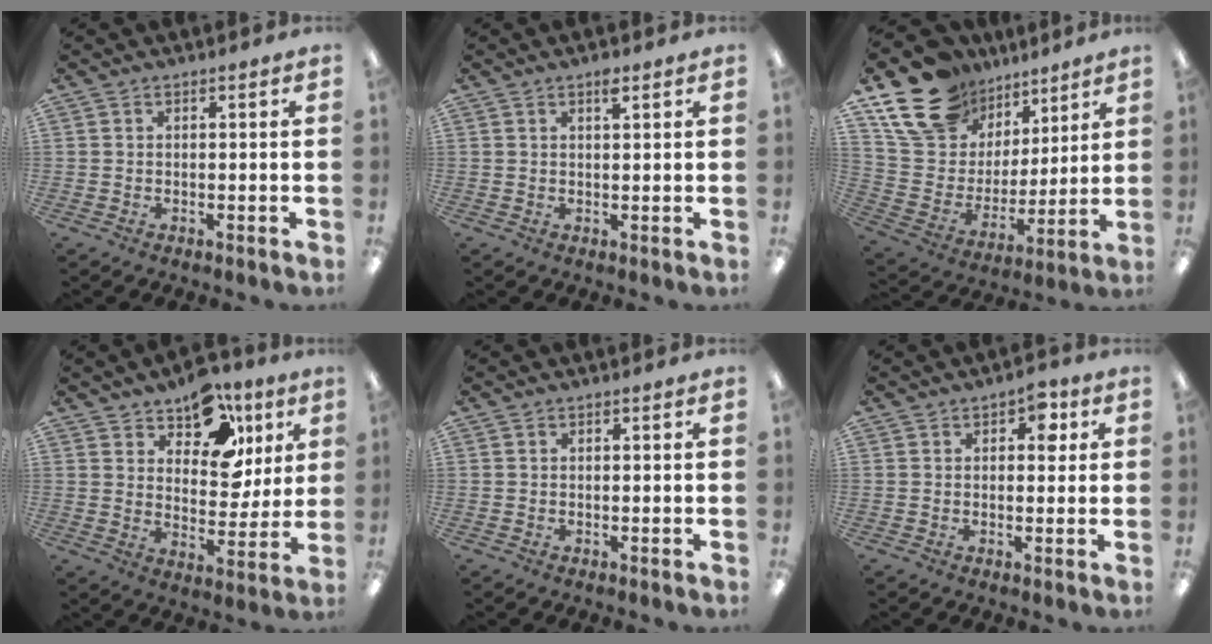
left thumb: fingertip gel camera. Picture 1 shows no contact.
{"total": 2.0, "force": [1.4, 0.5, 1.4], "torque": [-0.023, -0.002, 0.023]}
{"total": 19.5, "force": [13.5, 12.1, 7.1], "torque": [-0.150, -0.073, 0.254]}
{"total": 13.8, "force": [9.1, 8.0, 6.8], "torque": [-0.107, -0.045, 0.164]}
{"total": 0.0}
{"total": 5.0, "force": [1.8, 2.9, 3.6], "torque": [-0.034, -0.005, 0.023]}